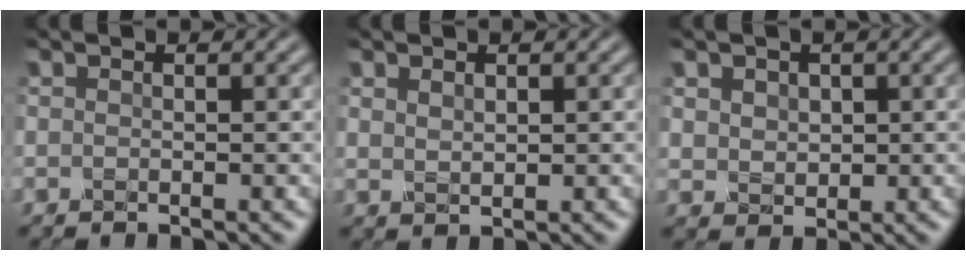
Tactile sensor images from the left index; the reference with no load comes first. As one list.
[{"total": 1.2, "force": [0.6, 0.6, 0.8], "torque": [-0.017, -0.003, 0.018]}, {"total": 2.3, "force": [0.9, 1.9, 1.0], "torque": [-0.026, -0.002, 0.017]}]